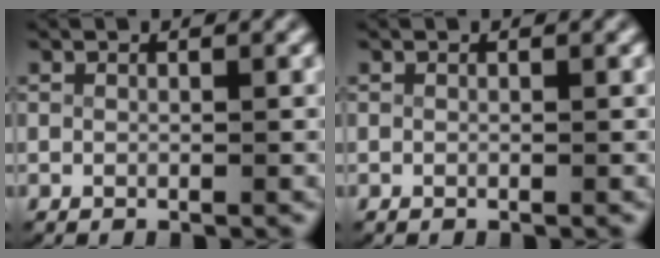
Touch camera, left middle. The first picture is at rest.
{"total": 0.0}